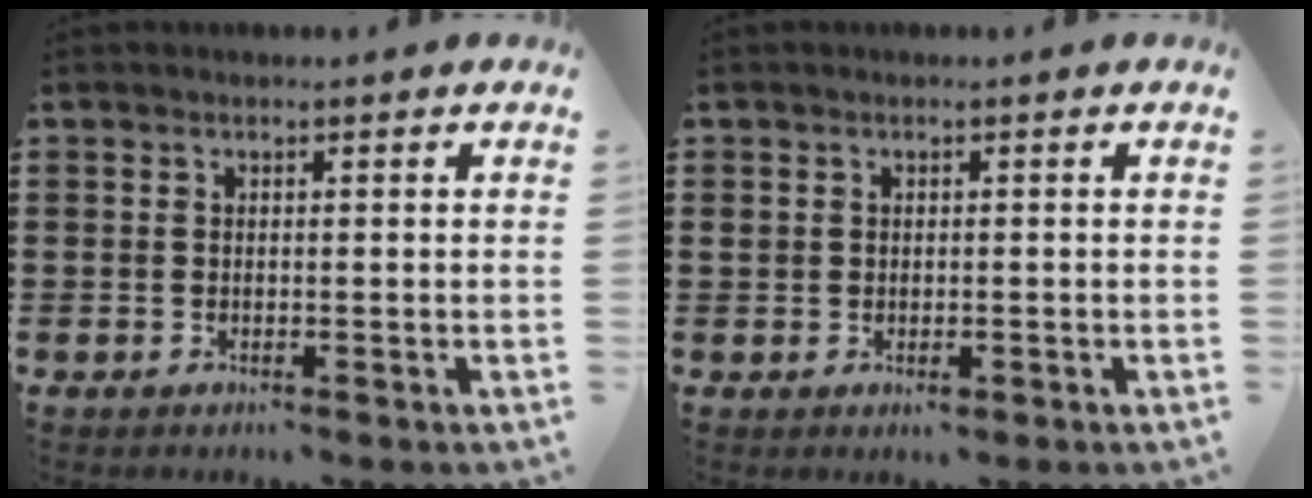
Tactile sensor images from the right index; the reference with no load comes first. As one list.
[{"total": 1.3, "force": [-0.6, 0.6, 1.0], "torque": [-0.019, -0.001, -0.011]}]